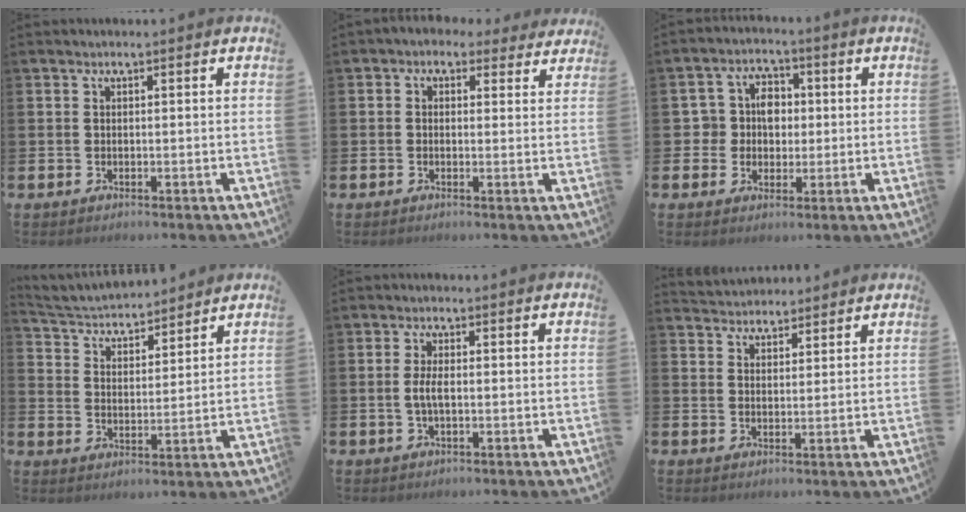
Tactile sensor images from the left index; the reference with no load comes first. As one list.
[{"total": 2.1, "force": [1.6, 1.3, 0.4], "torque": [-0.003, -0.011, 0.021]}, {"total": 5.5, "force": [1.0, 4.9, 2.2], "torque": [-0.047, 0.009, 0.010]}, {"total": 4.1, "force": [4.0, 1.0, 0.0], "torque": [-0.024, -0.034, 0.065]}, {"total": 2.5, "force": [-0.2, 1.0, 2.3], "torque": [-0.043, -0.003, -0.009]}, {"total": 3.5, "force": [3.4, 0.9, -0.3], "torque": [0.000, -0.015, 0.062]}]